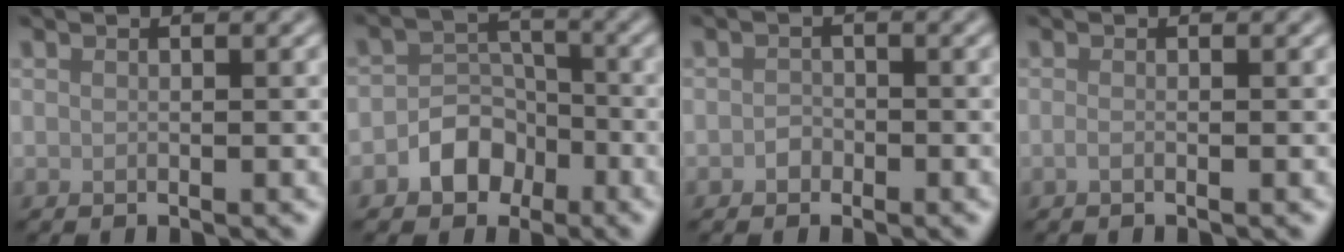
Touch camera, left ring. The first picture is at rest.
{"total": 3.9, "force": [-2.0, 3.0, 1.5], "torque": [-0.017, 0.005, -0.035]}
{"total": 1.0, "force": [-0.4, 0.8, 0.2], "torque": [-0.001, -0.002, -0.010]}
{"total": 0.6, "force": [-0.2, 0.2, 0.6], "torque": [-0.012, -0.002, -0.006]}